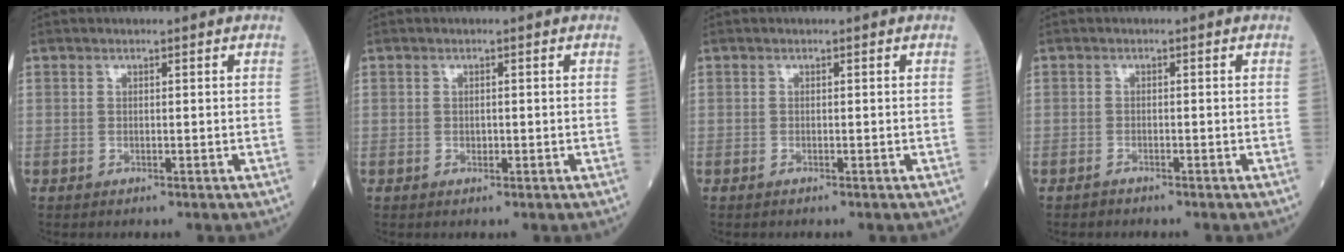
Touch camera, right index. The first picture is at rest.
{"total": 0.6, "force": [-0.1, 0.5, 0.4], "torque": [-0.004, 0.001, -0.002]}
{"total": 0.0}
{"total": 0.8, "force": [-0.7, 0.2, 0.1], "torque": [-0.006, -0.002, -0.014]}